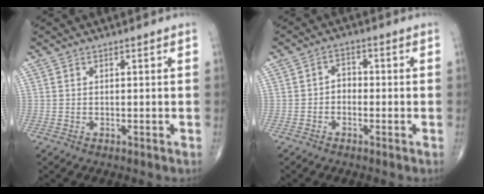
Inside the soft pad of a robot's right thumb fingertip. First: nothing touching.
{"total": 2.8, "force": [-0.9, 2.2, 1.5], "torque": [-0.008, 0.016, -0.027]}